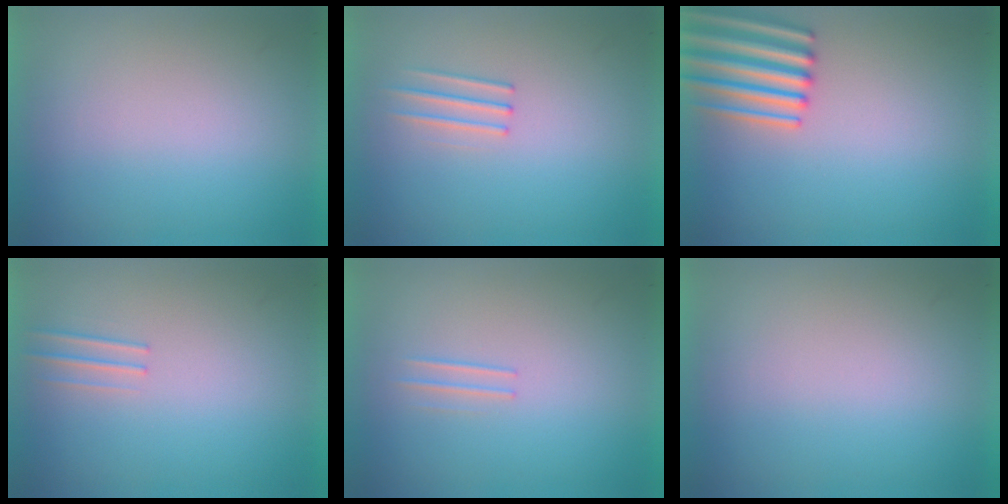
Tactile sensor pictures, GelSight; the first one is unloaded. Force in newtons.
{"total": 1.2}
{"total": 4.3}
{"total": 1.2}
{"total": 1.2}
{"total": 0.0}